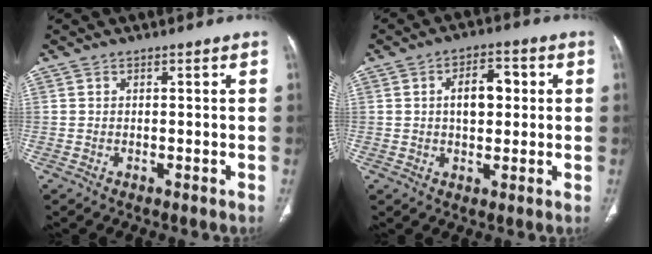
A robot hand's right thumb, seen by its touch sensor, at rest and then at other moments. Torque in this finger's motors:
{"motor_torque": [0.44, 0.18, 0.56, -0.72, 0.12]}